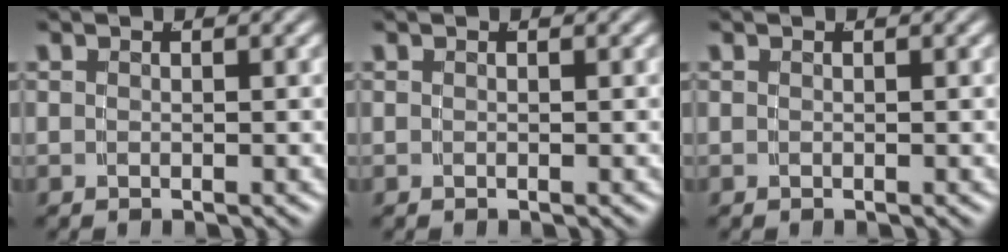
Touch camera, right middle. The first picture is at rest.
{"total": 0.0}
{"total": 0.0}